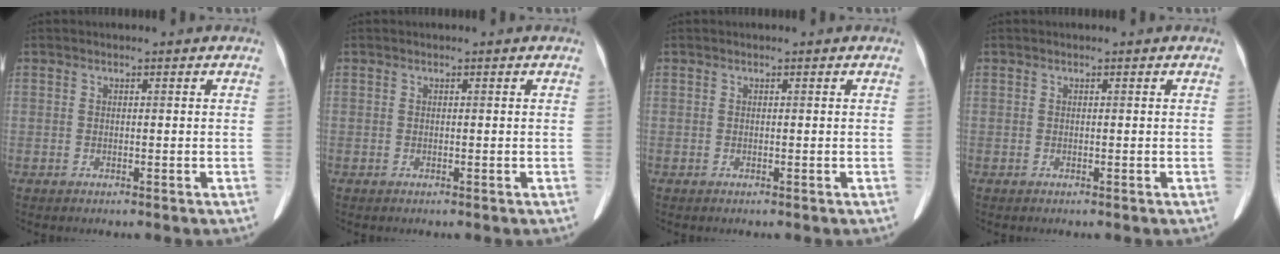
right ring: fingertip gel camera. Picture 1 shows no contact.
{"total": 0.0}
{"total": 0.0}
{"total": 0.0}